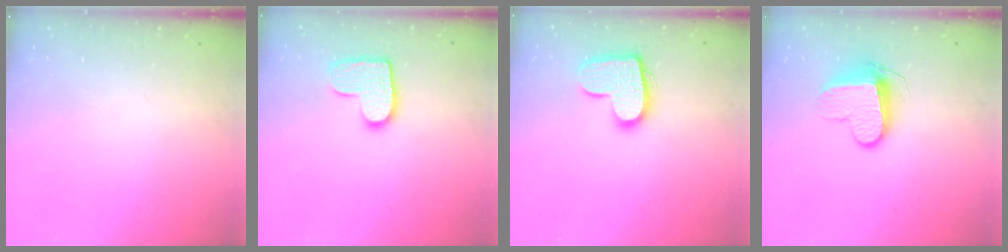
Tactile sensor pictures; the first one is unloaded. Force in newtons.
{"total": 10.7, "press": 10.7, "slide": 0.5}
{"total": 14.5, "press": 14.5, "slide": 0.8}
{"total": 9.9, "press": 9.9, "slide": 0.3}